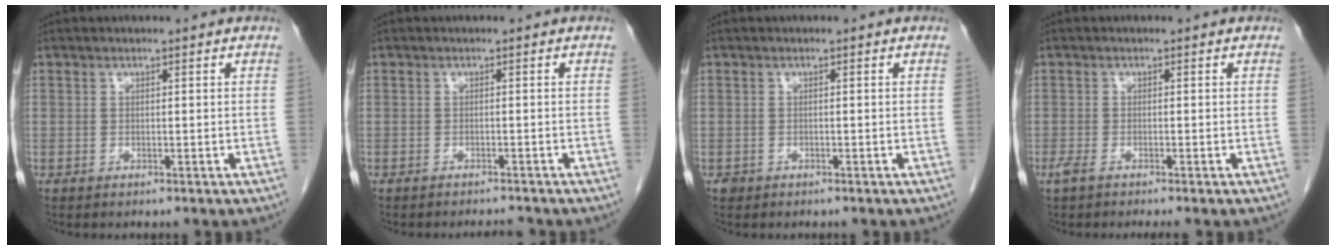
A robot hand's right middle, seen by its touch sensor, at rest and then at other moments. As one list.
[{"total": 2.3, "force": [-2.2, 0.2, 0.5], "torque": [-0.005, -0.005, -0.030]}, {"total": 0.7, "force": [-0.4, 0.6, 0.0], "torque": [-0.003, 0.003, -0.007]}, {"total": 2.5, "force": [-1.8, 0.3, 1.6], "torque": [-0.027, -0.006, -0.031]}]